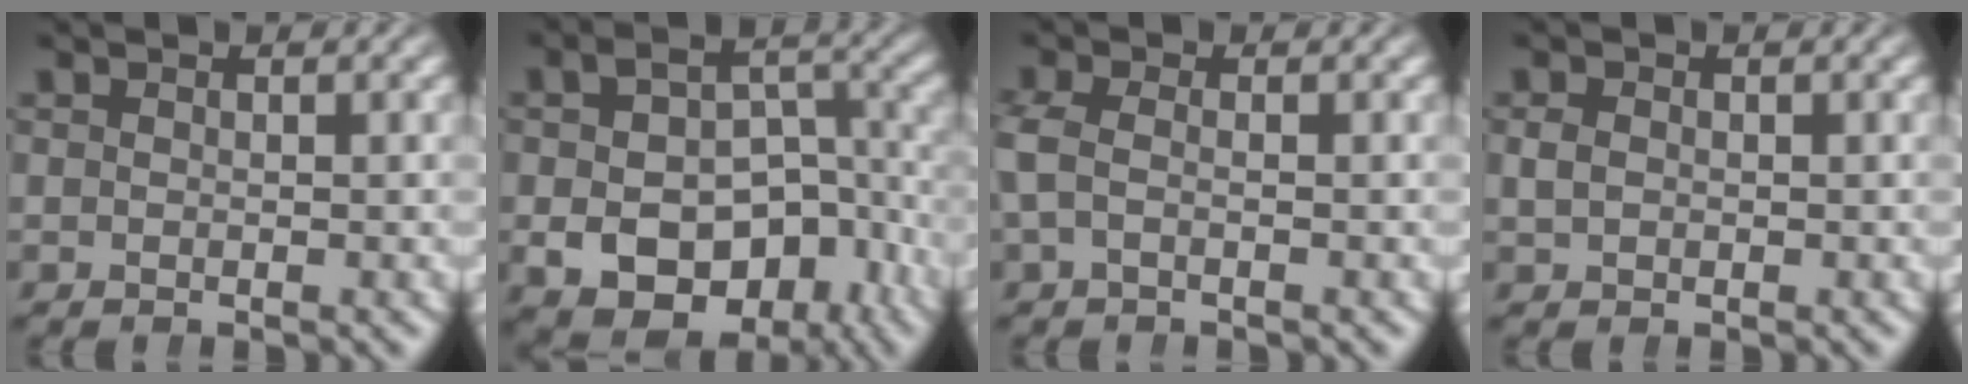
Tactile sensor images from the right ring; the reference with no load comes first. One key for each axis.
{"total": 12.1, "fx": -4.0, "fy": 8.9, "fz": 7.1, "tx": -0.109, "ty": -0.047, "tz": -0.046}
{"total": 2.1, "fx": -0.1, "fy": 1.3, "fz": 1.7, "tx": -0.048, "ty": 0.001, "tz": -0.001}
{"total": 0.7, "fx": 0.1, "fy": 0.5, "fz": 0.5, "tx": -0.008, "ty": -0.004, "tz": 0.009}